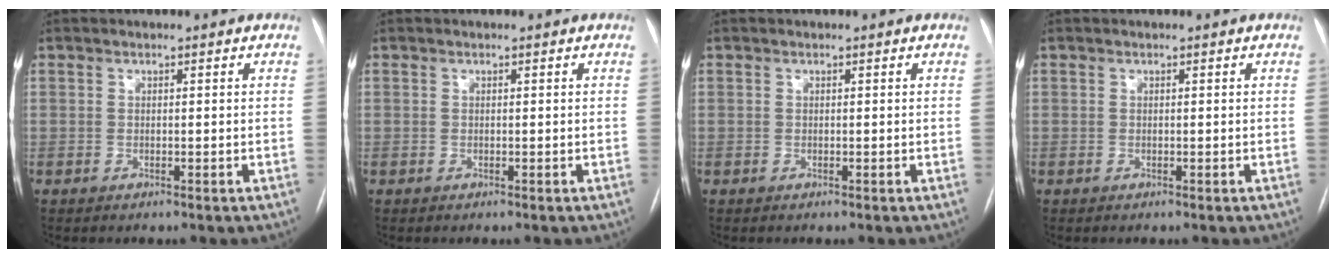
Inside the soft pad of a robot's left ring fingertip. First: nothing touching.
{"total": 0.0}
{"total": 0.0}
{"total": 0.0}